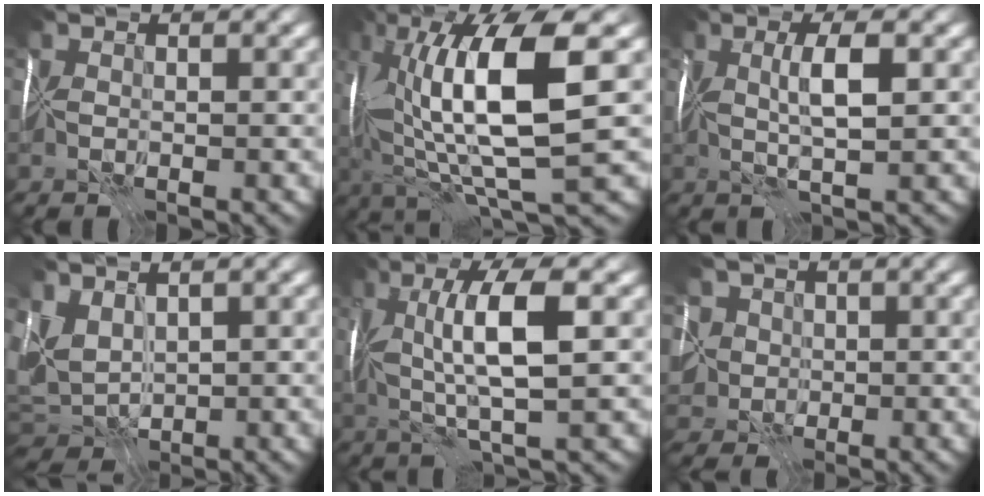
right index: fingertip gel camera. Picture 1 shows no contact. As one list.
[{"total": 10.9, "force": [1.5, 2.0, 10.6], "torque": [-0.177, -0.006, 0.032]}, {"total": 2.7, "force": [0.2, -0.8, 2.6], "torque": [-0.037, -0.003, 0.006]}, {"total": 2.6, "force": [0.8, 1.7, 1.8], "torque": [-0.030, -0.002, 0.013]}, {"total": 5.6, "force": [0.4, -0.1, 5.6], "torque": [-0.086, 0.000, 0.008]}, {"total": 6.2, "force": [0.5, 5.4, 3.0], "torque": [-0.058, 0.013, -0.026]}]